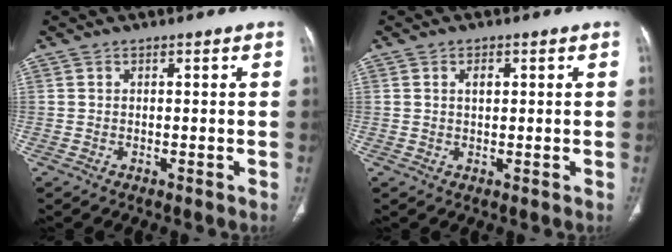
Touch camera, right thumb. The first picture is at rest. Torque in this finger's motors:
{"motor_torque": [-0.05, 0.31, 0.37, -0.52, -0.02]}